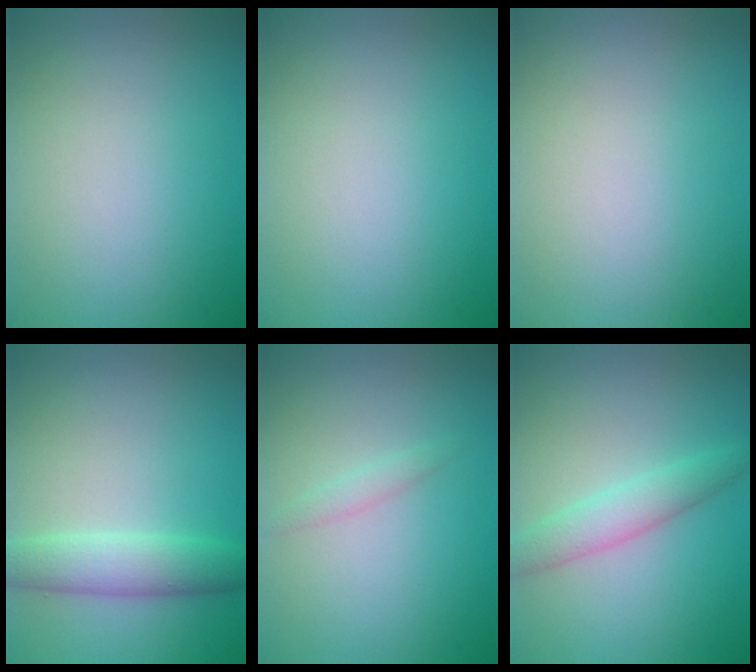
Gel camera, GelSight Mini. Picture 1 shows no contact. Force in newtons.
{"total": 0.0}
{"total": 0.0}
{"total": 3.5, "press": 3.5, "slide": 0.3}
{"total": 0.9, "press": 0.9, "slide": 0.1}
{"total": 2.7, "press": 2.7, "slide": 0.1}